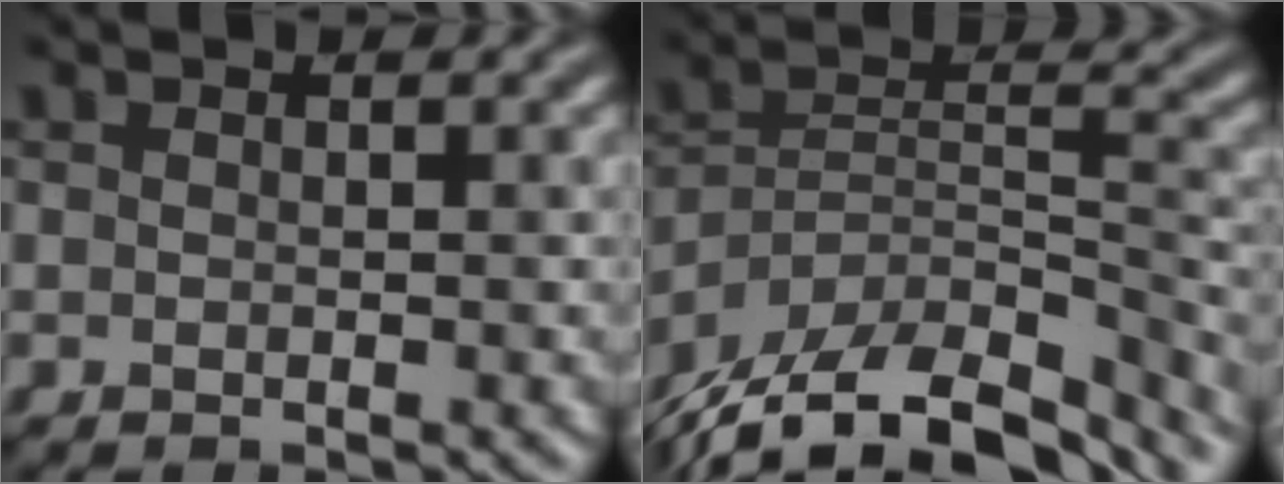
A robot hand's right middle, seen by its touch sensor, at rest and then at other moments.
{"total": 14.8, "force": [-12.5, 4.7, 6.3], "torque": [-0.117, 0.005, -0.190]}